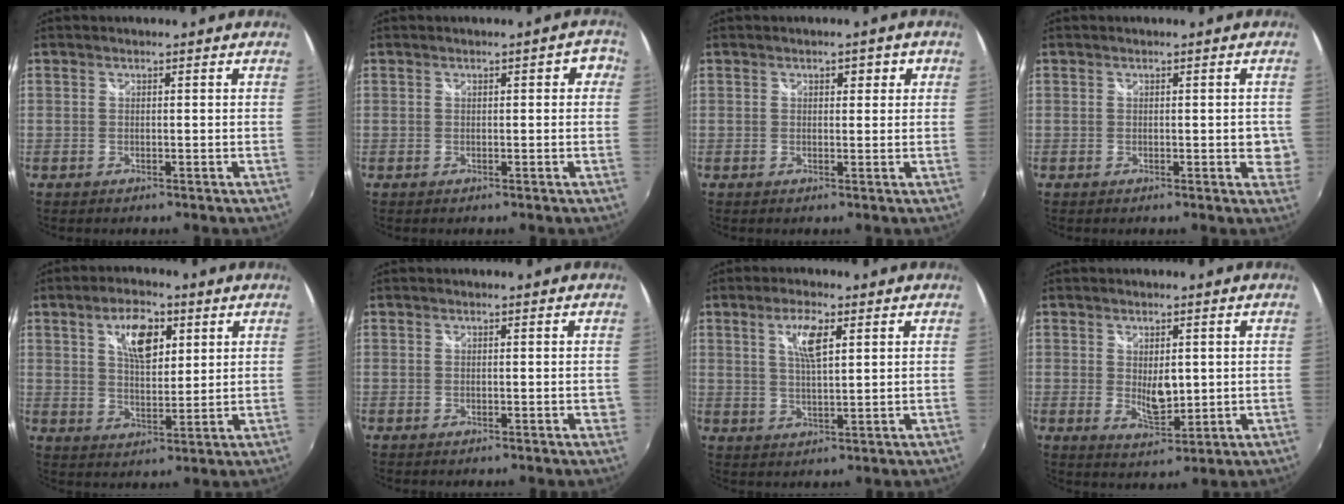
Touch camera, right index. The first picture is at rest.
{"total": 2.7, "force": [0.5, 1.3, 2.3], "torque": [-0.029, 0.011, 0.008]}
{"total": 2.3, "force": [0.8, 1.4, 1.6], "torque": [-0.018, 0.008, 0.010]}
{"total": 3.6, "force": [-0.1, 1.8, 3.2], "torque": [-0.028, -0.001, 0.001]}
{"total": 8.6, "force": [3.8, 4.0, 6.7], "torque": [-0.116, 0.014, 0.067]}
{"total": 1.0, "force": [0.0, 0.5, 0.9], "torque": [-0.008, 0.002, 0.001]}
{"total": 5.6, "force": [2.4, 1.6, 4.8], "torque": [-0.088, 0.002, 0.045]}
{"total": 5.3, "force": [0.6, 2.8, 4.5], "torque": [-0.068, -0.011, 0.017]}